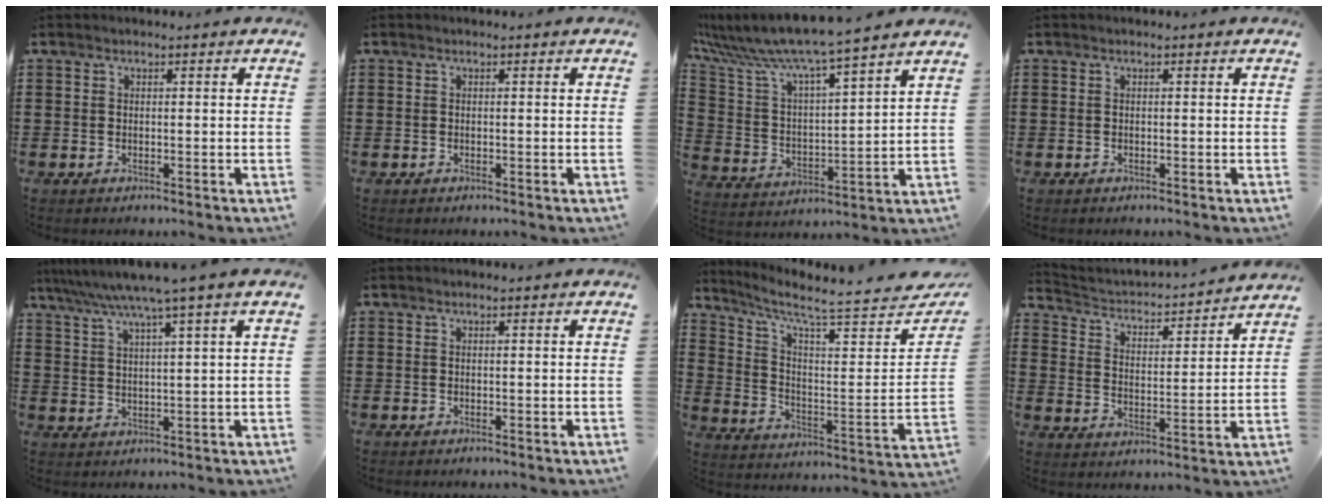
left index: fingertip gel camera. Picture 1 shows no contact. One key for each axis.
{"total": 0.0}
{"total": 7.3, "fx": 6.7, "fy": -0.3, "fz": 3.0, "tx": -0.091, "ty": -0.053, "tz": 0.108}
{"total": 0.0}
{"total": 6.0, "fx": 4.6, "fy": -1.1, "fz": 3.8, "tx": -0.088, "ty": -0.021, "tz": 0.074}
{"total": 0.0}
{"total": 6.3, "fx": 5.4, "fy": 0.2, "fz": 3.1, "tx": -0.081, "ty": -0.062, "tz": 0.085}
{"total": 2.2, "fx": 2.1, "fy": 0.5, "fz": 0.4, "tx": -0.027, "ty": -0.025, "tz": 0.023}